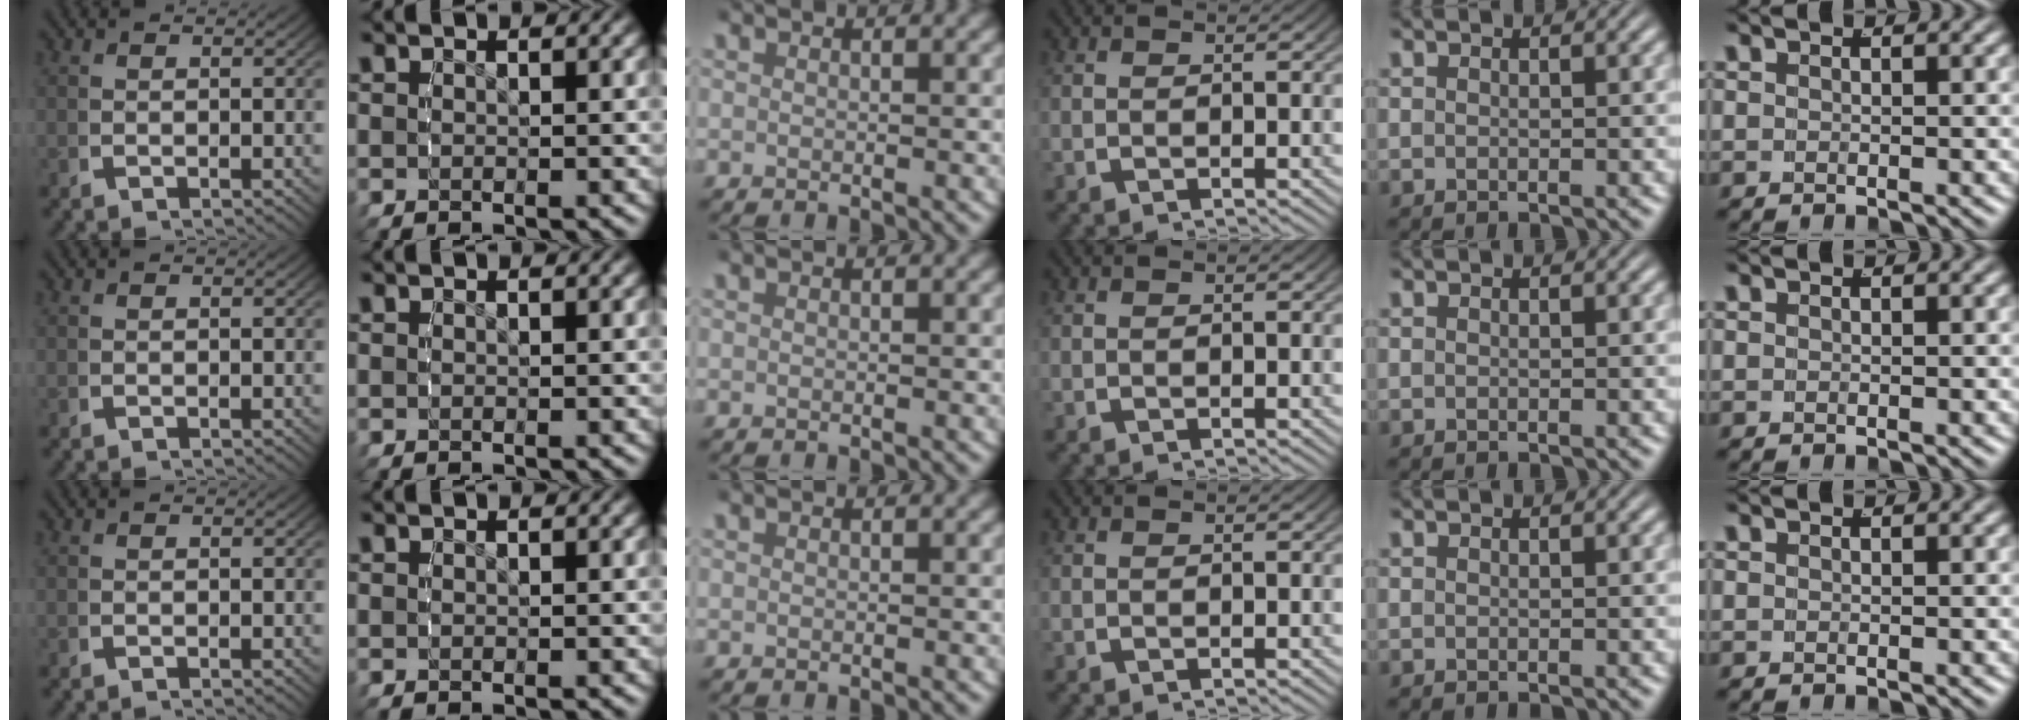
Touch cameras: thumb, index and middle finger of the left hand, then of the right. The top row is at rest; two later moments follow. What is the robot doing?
{"motion": "reach", "object": "photo album"}